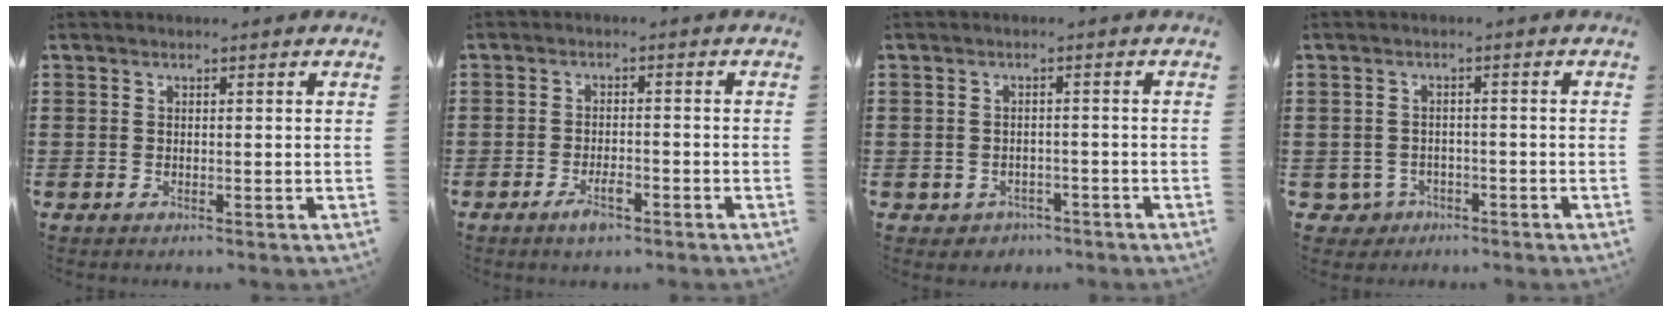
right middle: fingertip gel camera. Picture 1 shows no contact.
{"total": 3.9, "force": [-2.2, 1.2, 3.0], "torque": [-0.063, 0.000, -0.044]}
{"total": 1.6, "force": [-1.4, 0.9, -0.2], "torque": [-0.005, 0.001, -0.033]}
{"total": 2.6, "force": [-2.0, 1.6, 0.4], "torque": [-0.023, -0.002, -0.046]}